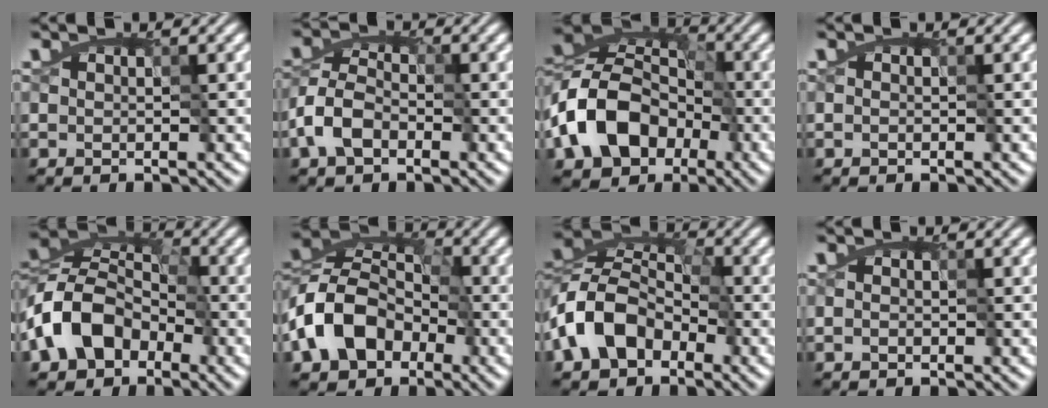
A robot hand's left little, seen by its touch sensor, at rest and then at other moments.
{"total": 4.4, "force": [-3.6, 1.8, 1.8], "torque": [-0.036, 0.006, -0.073]}
{"total": 10.8, "force": [-5.6, 7.4, 5.6], "torque": [-0.110, 0.000, -0.113]}
{"total": 0.7, "force": [0.0, 0.6, 0.5], "torque": [-0.004, 0.006, -0.007]}
{"total": 8.5, "force": [-5.3, 5.5, 3.6], "torque": [-0.068, 0.007, -0.117]}
{"total": 8.3, "force": [-5.1, 5.5, 3.7], "torque": [-0.068, 0.008, -0.110]}
{"total": 7.7, "force": [-5.0, 4.8, 3.3], "torque": [-0.059, 0.014, -0.117]}
{"total": 1.4, "force": [0.0, 1.1, 0.9], "torque": [-0.012, 0.011, -0.007]}